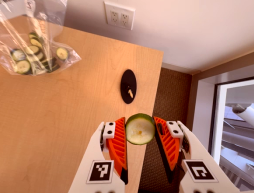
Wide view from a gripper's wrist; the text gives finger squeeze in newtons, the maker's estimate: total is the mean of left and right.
{"total": 9.0, "left": 9.3, "right": 8.8}